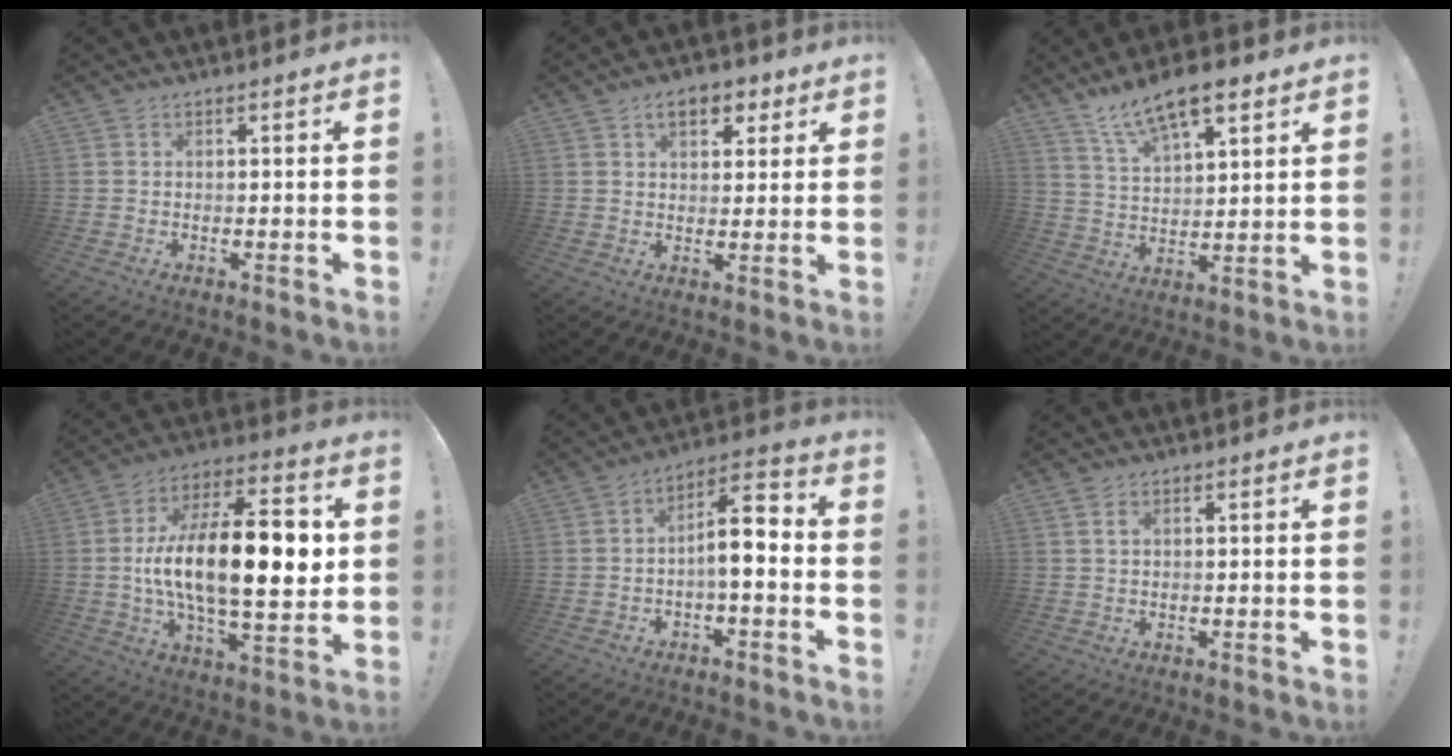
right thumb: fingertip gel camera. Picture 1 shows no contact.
{"total": 7.6, "force": [3.9, 4.6, 4.5], "torque": [-0.060, -0.003, 0.068]}
{"total": 12.6, "force": [8.8, 4.8, 7.7], "torque": [-0.141, -0.038, 0.158]}
{"total": 23.7, "force": [0.9, 9.9, 21.5], "torque": [-0.365, -0.001, 0.010]}
{"total": 9.1, "force": [-1.7, 3.0, 8.4], "torque": [-0.128, 0.006, -0.031]}
{"total": 1.4, "force": [0.7, 0.4, 1.2], "torque": [-0.024, 0.001, 0.012]}